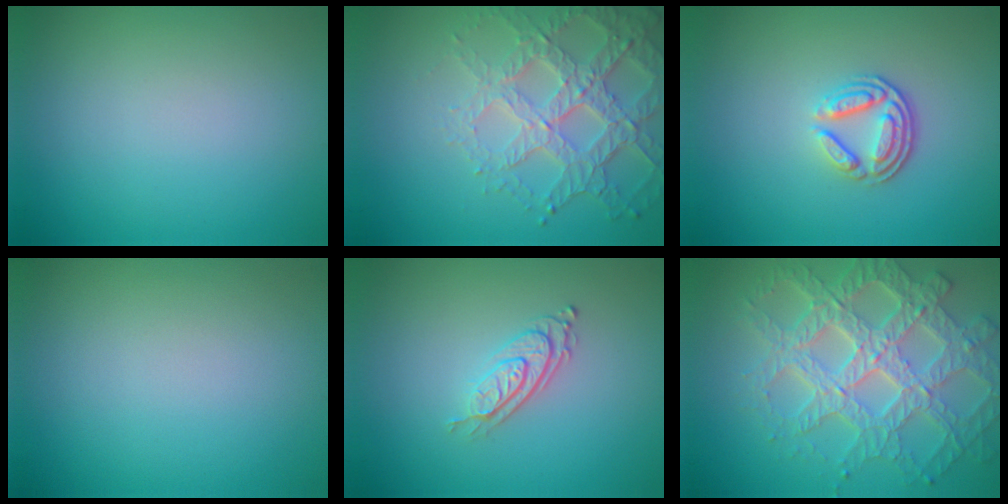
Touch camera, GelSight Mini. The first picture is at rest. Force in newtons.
{"total": 5.7, "press": 4.6, "slide": 3.3}
{"total": 3.5, "press": 2.6, "slide": 2.4}
{"total": 0.0}
{"total": 2.8, "press": 2.0, "slide": 2.0}
{"total": 7.2, "press": 6.1, "slide": 3.8}